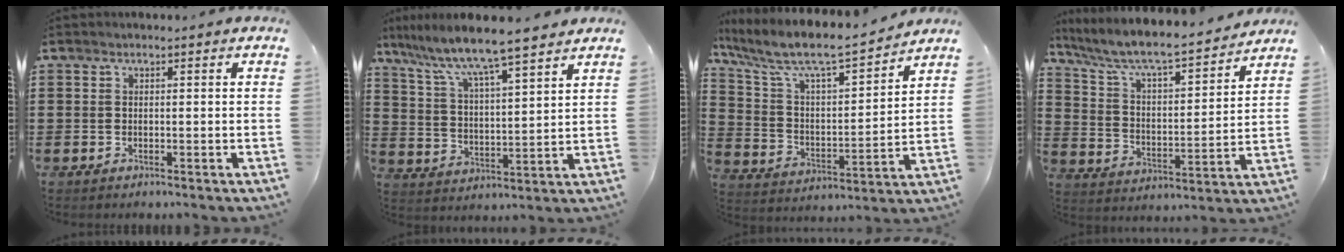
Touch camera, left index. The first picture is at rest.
{"total": 7.1, "force": [6.3, 0.1, 3.2], "torque": [-0.090, -0.039, 0.103]}
{"total": 7.8, "force": [6.6, 1.4, 4.0], "torque": [-0.109, -0.050, 0.106]}
{"total": 6.7, "force": [6.0, 0.4, 3.0], "torque": [-0.085, -0.045, 0.094]}